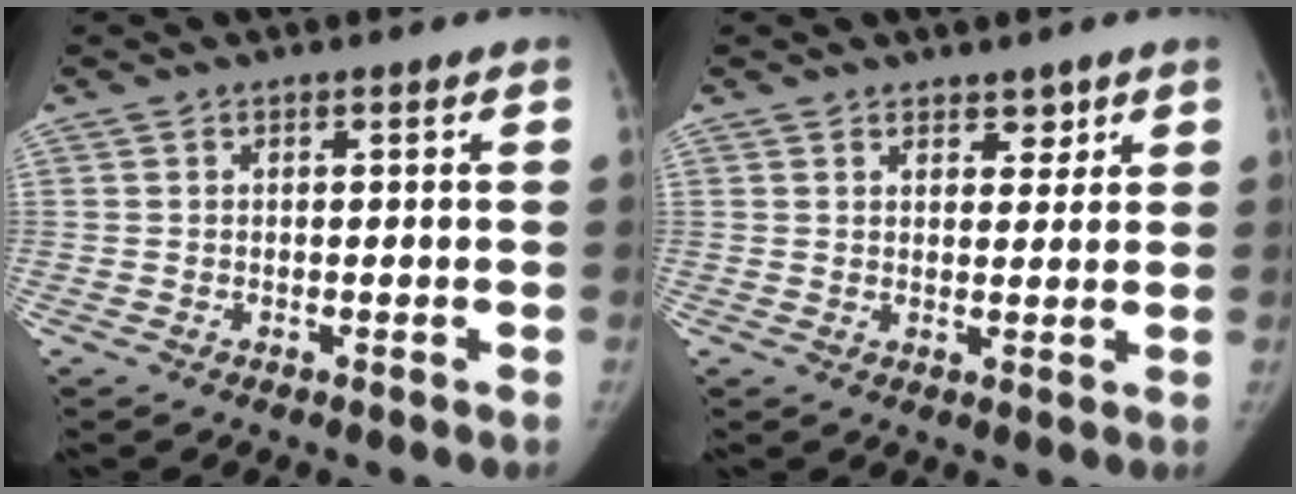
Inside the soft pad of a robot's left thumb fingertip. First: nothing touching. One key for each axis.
{"total": 2.9, "fx": 2.0, "fy": 1.6, "fz": 1.3, "tx": 0.002, "ty": -0.013, "tz": 0.032}